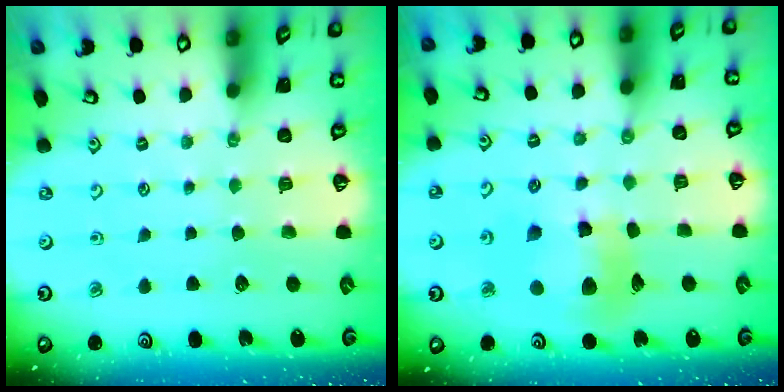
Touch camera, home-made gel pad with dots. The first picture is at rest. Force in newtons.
{"total": 12.5, "press": 12.4, "slide": 1.7}